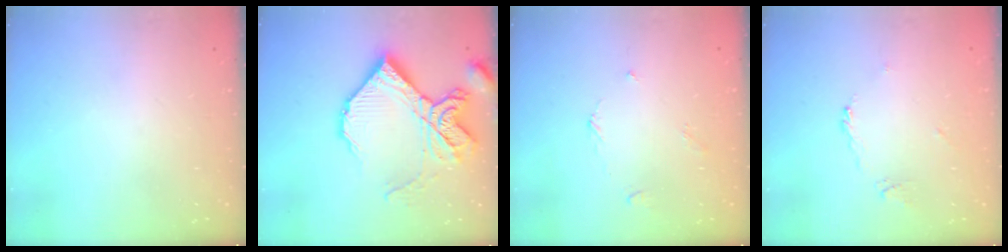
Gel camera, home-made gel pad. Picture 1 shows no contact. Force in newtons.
{"total": 19.4, "press": 19.3, "slide": 2.0}
{"total": 3.7, "press": 3.7, "slide": 0.4}
{"total": 3.6, "press": 3.5, "slide": 0.6}